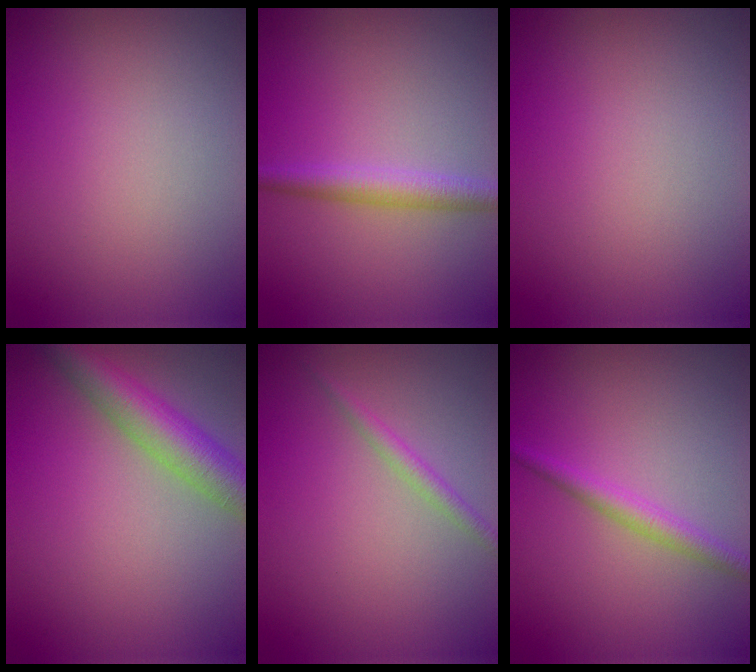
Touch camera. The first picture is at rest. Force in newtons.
{"total": 2.7, "press": 2.7, "slide": 0.1}
{"total": 0.0}
{"total": 5.4, "press": 5.4, "slide": 0.2}
{"total": 1.4, "press": 1.4, "slide": 0.1}
{"total": 2.1, "press": 2.1, "slide": 0.0}